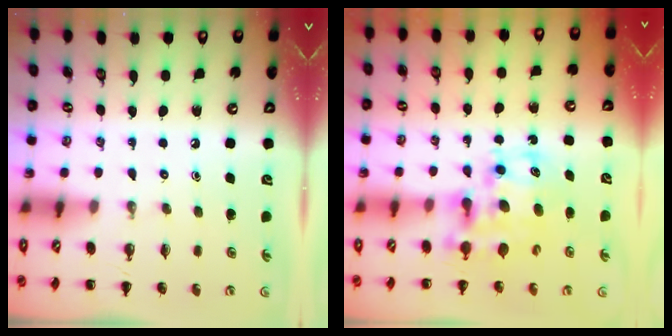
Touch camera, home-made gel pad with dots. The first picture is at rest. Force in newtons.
{"total": 11.0, "press": 10.6, "slide": 2.8}